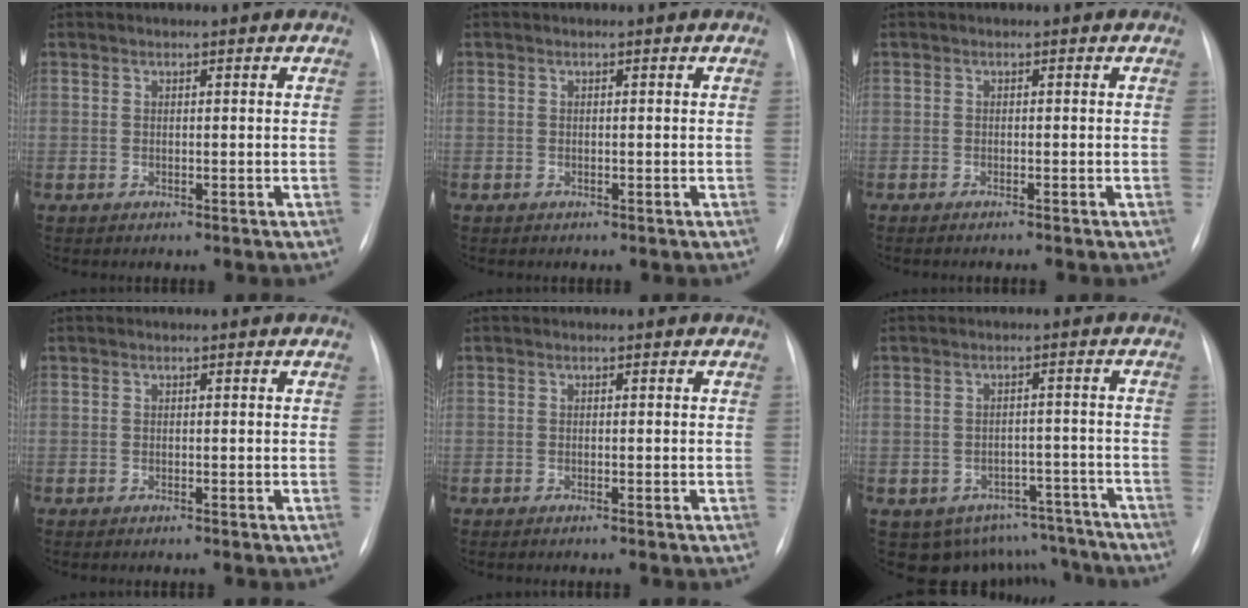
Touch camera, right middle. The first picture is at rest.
{"total": 0.0}
{"total": 2.0, "force": [-1.6, -0.2, 1.1], "torque": [-0.013, 0.000, -0.019]}
{"total": 1.0, "force": [-0.8, 0.0, 0.5], "torque": [-0.009, -0.002, -0.010]}
{"total": 1.6, "force": [-1.3, -0.1, 0.9], "torque": [-0.011, -0.001, -0.015]}
{"total": 10.9, "force": [-9.2, 5.7, 0.9], "torque": [0.005, 0.038, -0.103]}